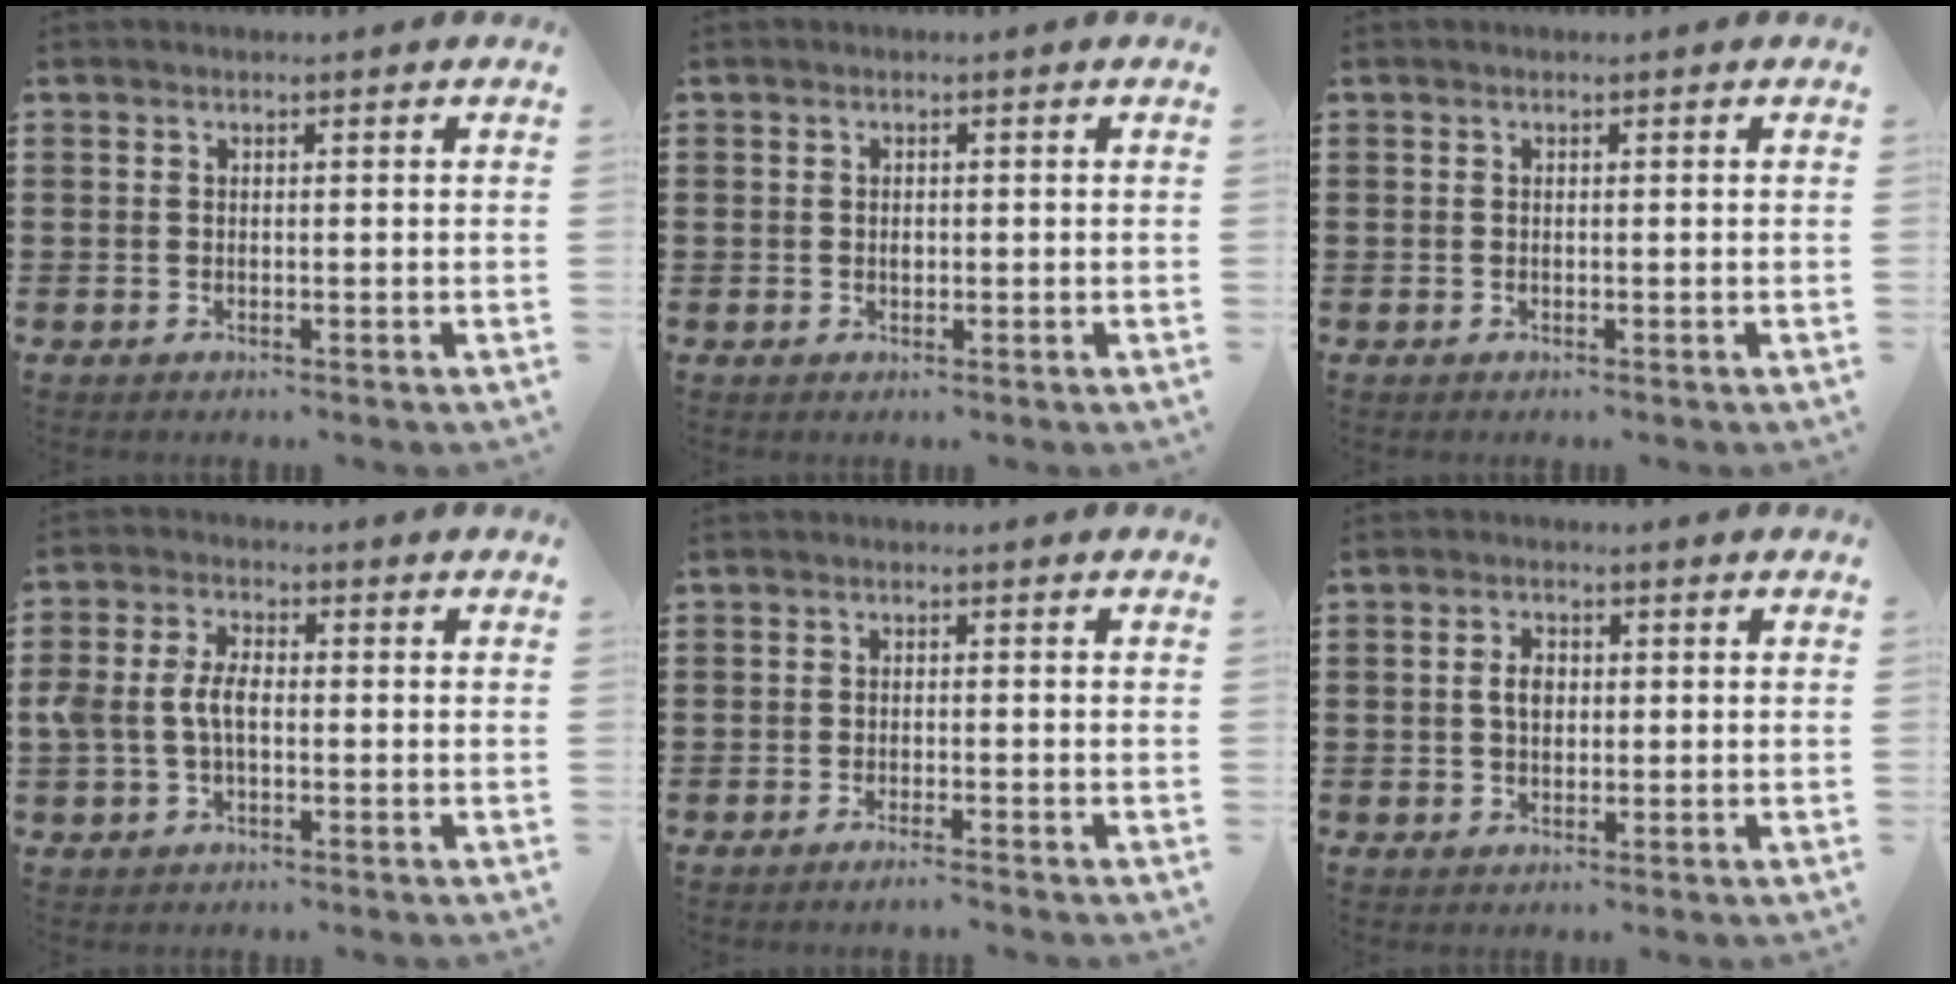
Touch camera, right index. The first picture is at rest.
{"total": 0.8, "force": [0.0, 0.7, 0.5], "torque": [-0.010, 0.003, 0.000]}
{"total": 0.0}
{"total": 5.1, "force": [-0.6, 2.9, 4.1], "torque": [-0.106, -0.003, -0.019]}
{"total": 1.4, "force": [-1.3, -0.1, 0.6], "torque": [-0.010, 0.000, -0.025]}
{"total": 2.9, "force": [0.2, 1.8, 2.2], "torque": [-0.046, 0.009, 0.002]}